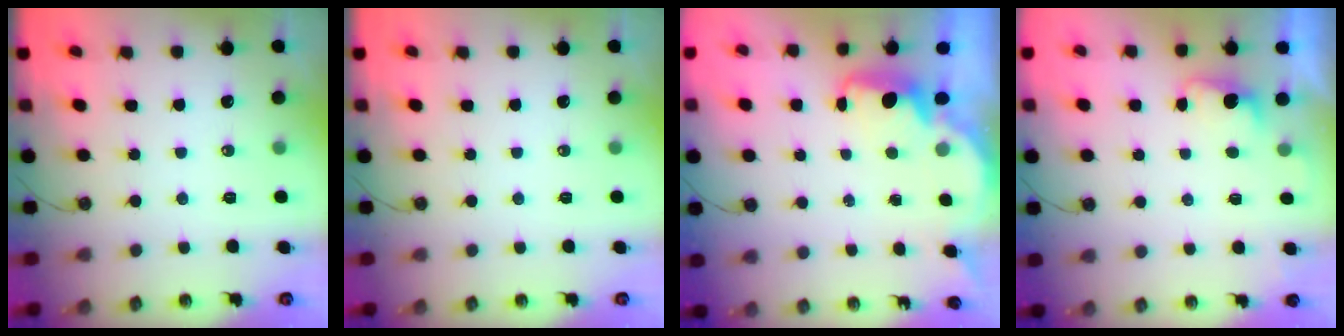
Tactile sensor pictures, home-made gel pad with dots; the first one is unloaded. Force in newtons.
{"total": 0.0}
{"total": 2.2, "press": 2.1, "slide": 0.6}
{"total": 1.9, "press": 1.6, "slide": 0.9}